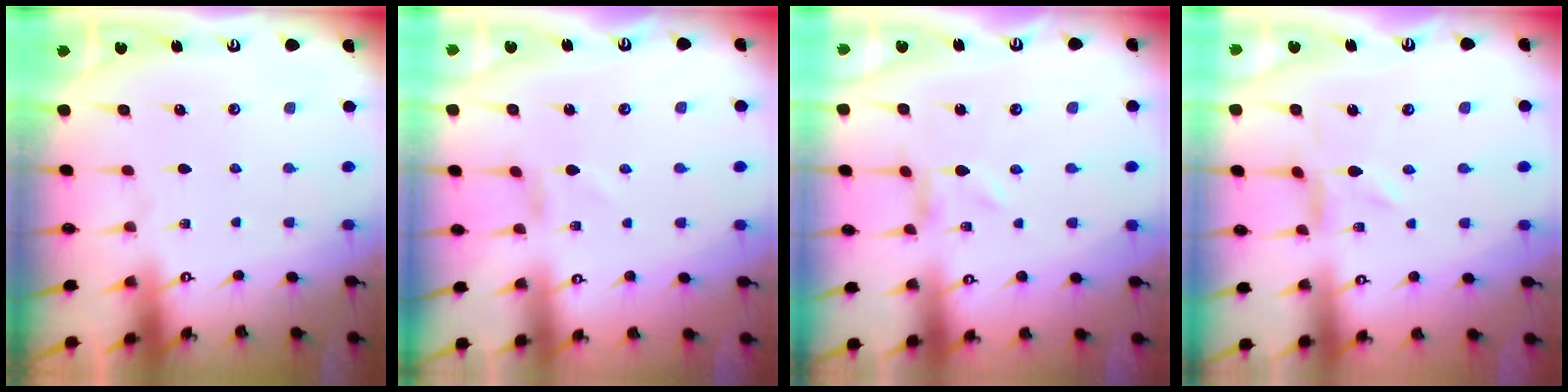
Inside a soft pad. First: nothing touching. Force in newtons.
{"total": 0.8, "press": 0.8, "slide": 0.1}
{"total": 0.0}
{"total": 0.0}